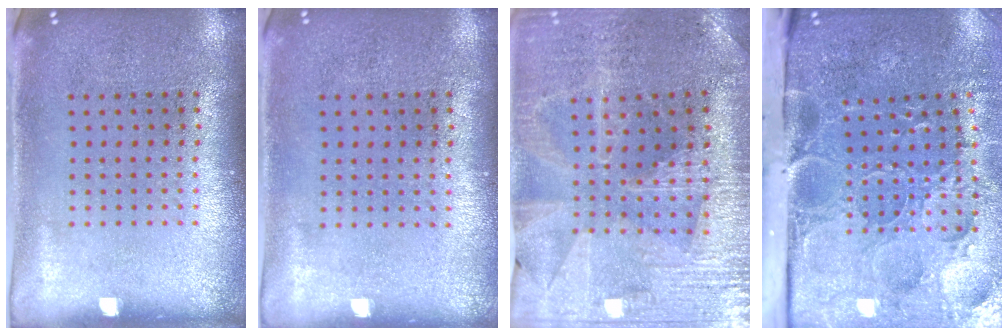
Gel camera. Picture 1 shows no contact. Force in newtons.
{"total": 0.0}
{"total": 2.3, "press": 2.3, "slide": 0.5}
{"total": 5.4, "press": 4.1, "slide": 3.5}